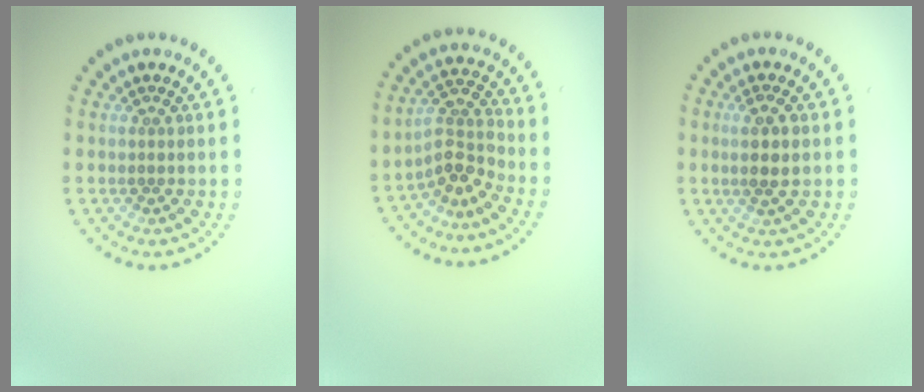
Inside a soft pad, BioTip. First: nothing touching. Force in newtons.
{"total": 3.1, "press": 2.3, "slide": 2.1}
{"total": 2.3, "press": 2.1, "slide": 0.9}